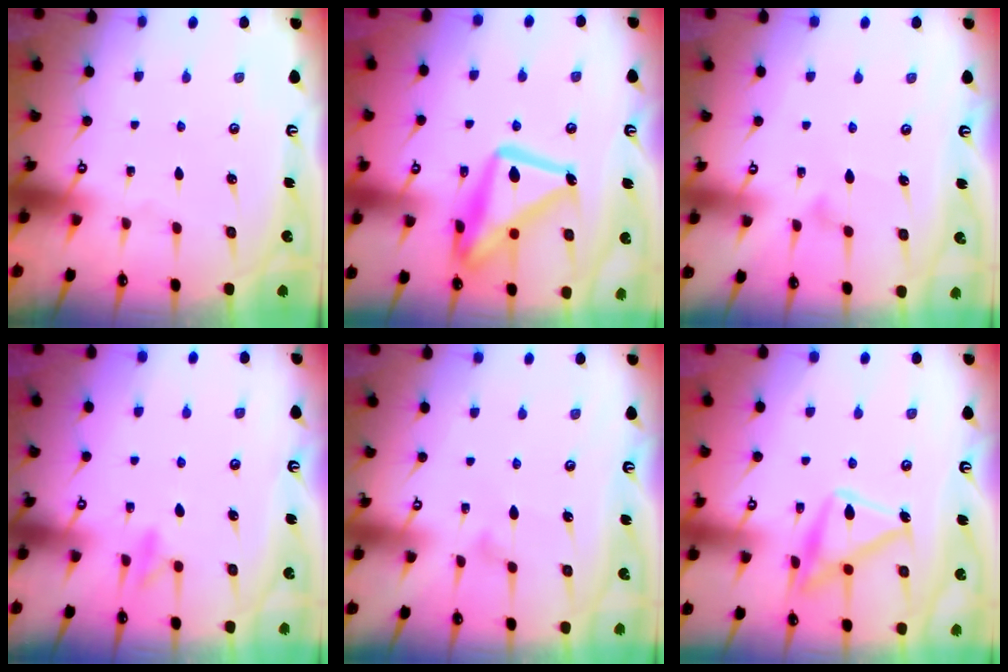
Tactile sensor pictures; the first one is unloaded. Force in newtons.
{"total": 19.0, "press": 18.9, "slide": 1.4}
{"total": 8.4, "press": 8.4, "slide": 0.2}
{"total": 7.9, "press": 7.8, "slide": 0.8}
{"total": 8.2, "press": 8.1, "slide": 0.4}
{"total": 15.7, "press": 15.7, "slide": 0.6}